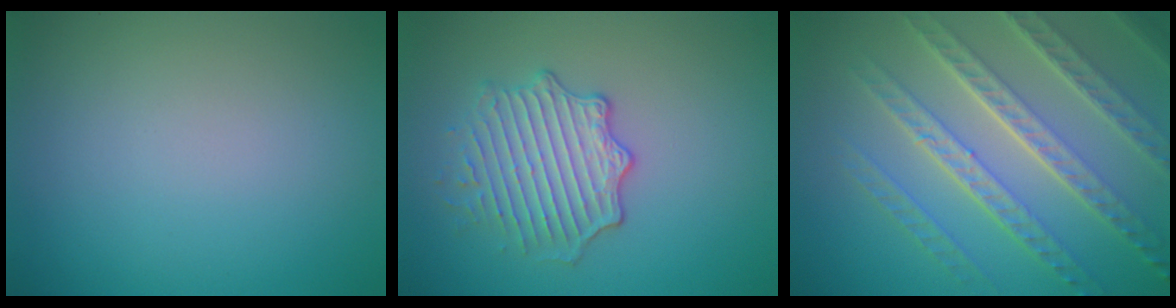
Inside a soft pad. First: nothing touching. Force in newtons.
{"total": 4.0, "press": 3.5, "slide": 1.8}
{"total": 8.0, "press": 5.6, "slide": 5.8}